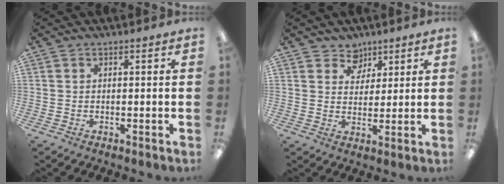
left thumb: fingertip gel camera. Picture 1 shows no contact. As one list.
[{"total": 5.6, "force": [3.8, 4.1, 0.3], "torque": [0.003, -0.025, 0.067]}]